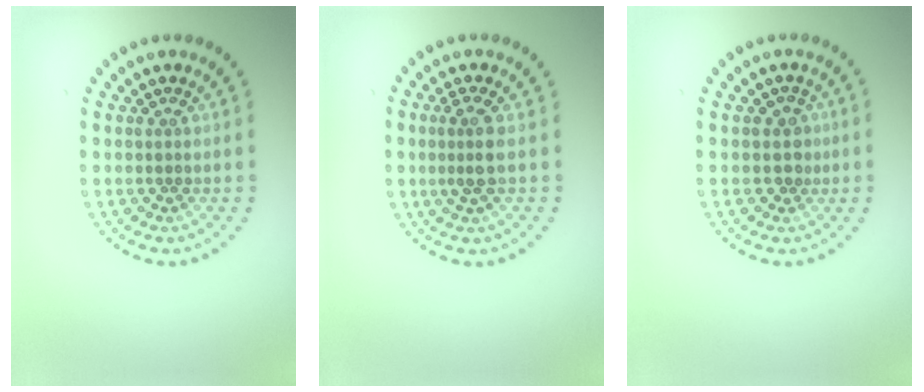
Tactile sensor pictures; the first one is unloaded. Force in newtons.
{"total": 2.1, "press": 1.7, "slide": 1.1}
{"total": 1.6, "press": 1.3, "slide": 1.0}